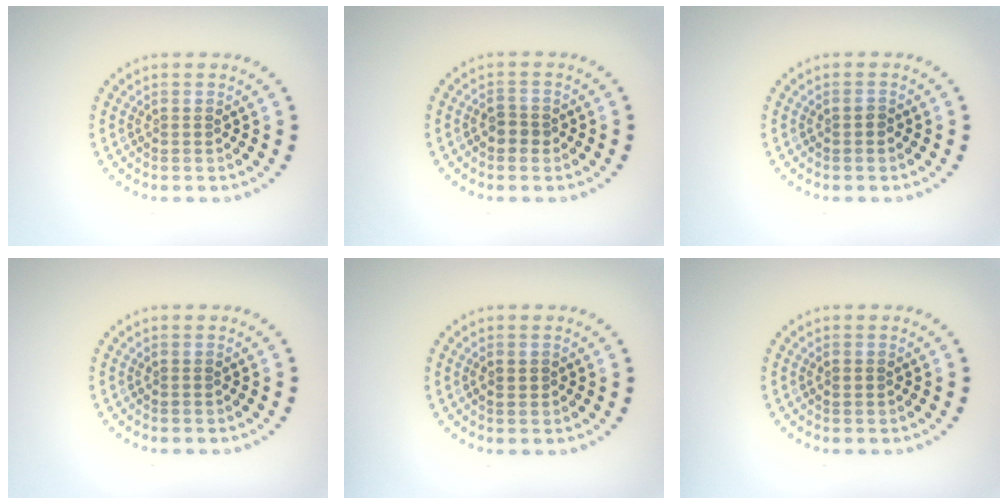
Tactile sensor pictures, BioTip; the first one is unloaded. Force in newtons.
{"total": 1.5, "press": 1.5, "slide": 0.3}
{"total": 0.7, "press": 0.7, "slide": 0.1}
{"total": 0.0}
{"total": 0.7, "press": 0.6, "slide": 0.3}
{"total": 0.8, "press": 0.8, "slide": 0.1}